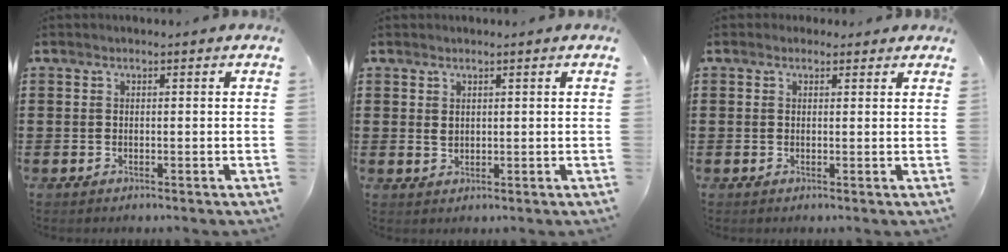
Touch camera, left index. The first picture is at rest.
{"total": 1.4, "force": [0.8, 0.9, 0.7], "torque": [-0.015, 0.005, 0.016]}
{"total": 1.1, "force": [0.9, 0.7, 0.2], "torque": [-0.007, 0.007, 0.017]}